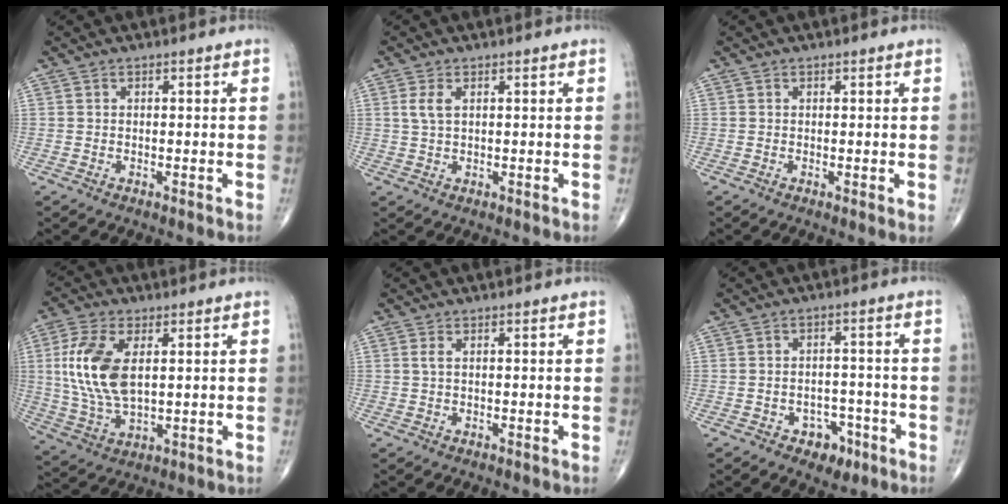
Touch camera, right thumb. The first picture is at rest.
{"total": 2.9, "force": [0.9, 1.4, 2.4], "torque": [-0.053, 0.004, 0.022]}
{"total": 0.9, "force": [0.0, 0.1, 0.9], "torque": [-0.019, -0.005, -0.001]}
{"total": 13.3, "force": [2.5, 6.8, 11.1], "torque": [-0.239, -0.008, 0.054]}
{"total": 1.0, "force": [0.3, 0.3, 1.0], "torque": [-0.028, 0.005, 0.007]}
{"total": 5.6, "force": [-3.0, 3.9, 2.6], "torque": [-0.007, 0.026, -0.039]}